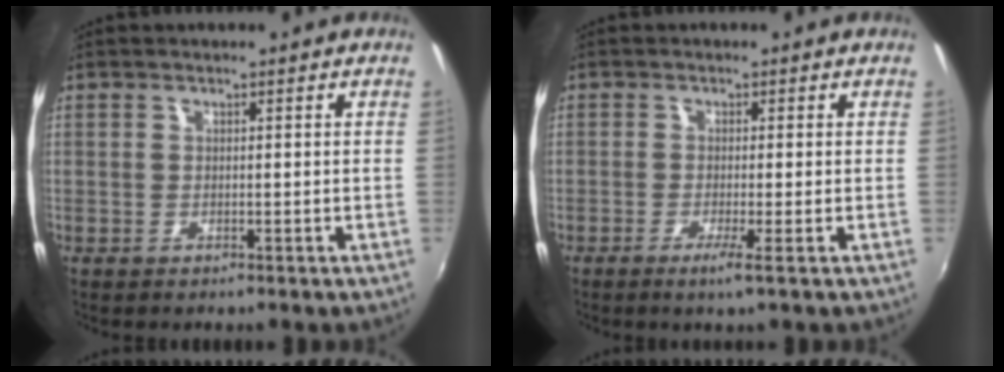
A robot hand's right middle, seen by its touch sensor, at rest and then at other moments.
{"total": 2.3, "force": [-1.3, -0.4, 1.9], "torque": [-0.045, -0.008, -0.029]}